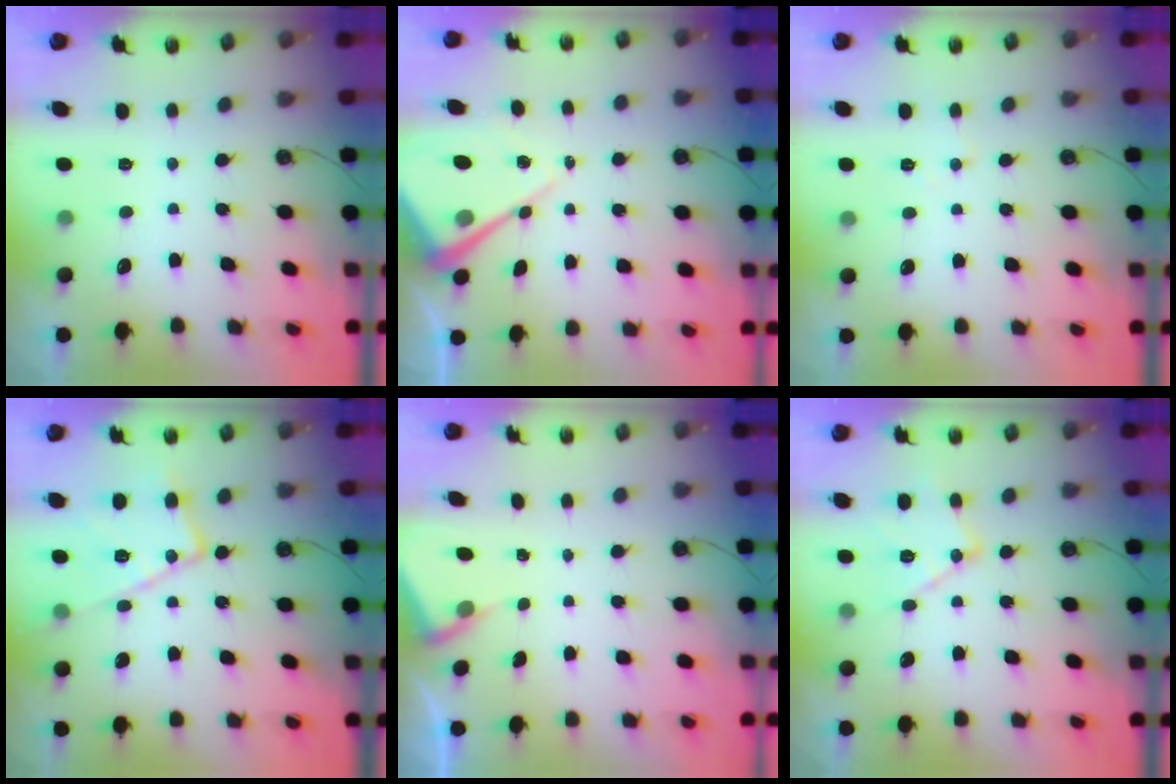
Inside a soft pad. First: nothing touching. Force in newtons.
{"total": 10.6, "press": 10.6, "slide": 0.9}
{"total": 5.1, "press": 5.0, "slide": 0.8}
{"total": 16.4, "press": 16.3, "slide": 1.6}
{"total": 2.2, "press": 2.1, "slide": 0.3}
{"total": 12.8, "press": 12.7, "slide": 0.8}